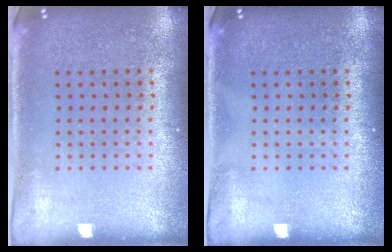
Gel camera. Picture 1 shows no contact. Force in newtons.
{"total": 0.0}